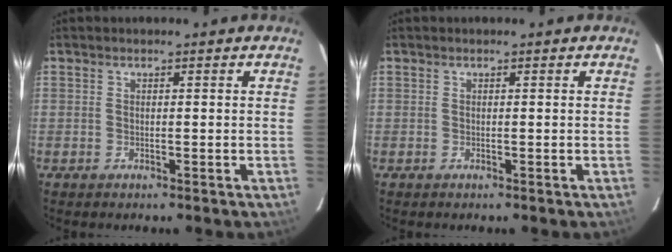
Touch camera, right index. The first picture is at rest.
{"total": 0.0}